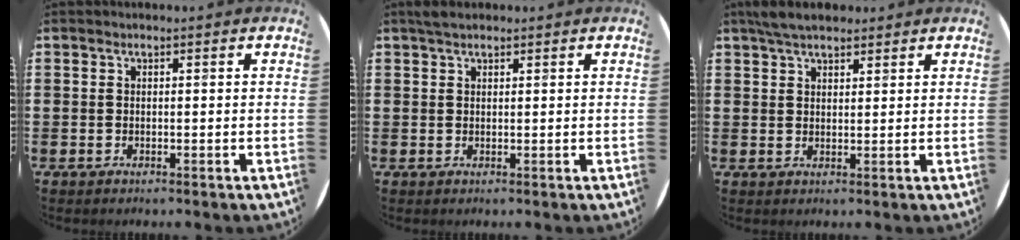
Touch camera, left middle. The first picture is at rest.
{"total": 1.6, "force": [1.4, 0.7, 0.6], "torque": [-0.006, 0.003, 0.023]}
{"total": 3.9, "force": [3.3, 1.4, 1.4], "torque": [-0.026, -0.002, 0.061]}